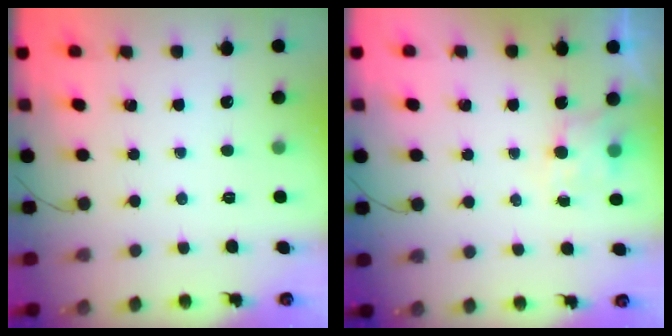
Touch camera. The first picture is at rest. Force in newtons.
{"total": 4.3, "press": 4.3, "slide": 0.7}